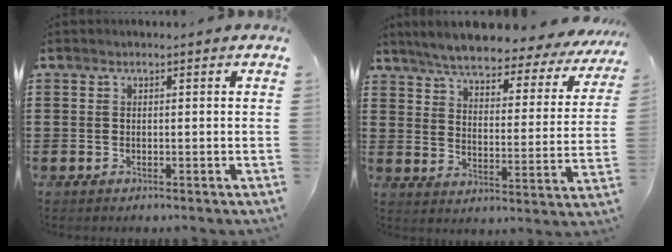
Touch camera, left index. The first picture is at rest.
{"total": 5.9, "force": [5.5, 0.7, 2.1], "torque": [-0.068, -0.035, 0.091]}